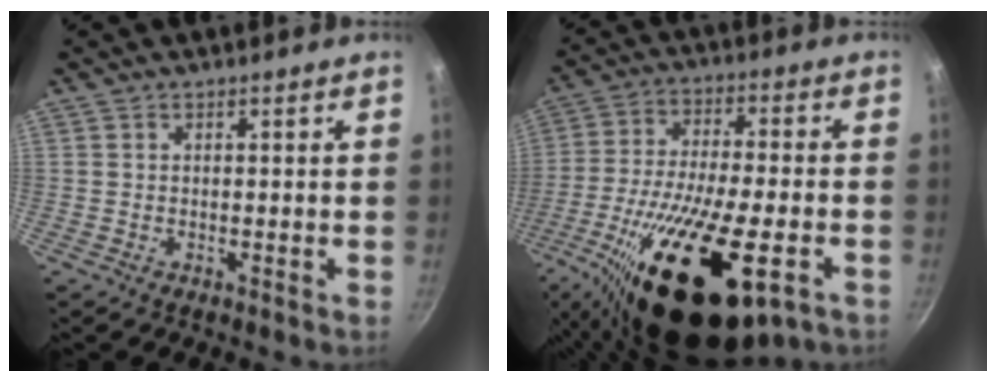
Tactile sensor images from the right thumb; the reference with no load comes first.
{"total": 25.3, "force": [-10.5, 9.3, 21.0], "torque": [-0.359, 0.008, -0.174]}